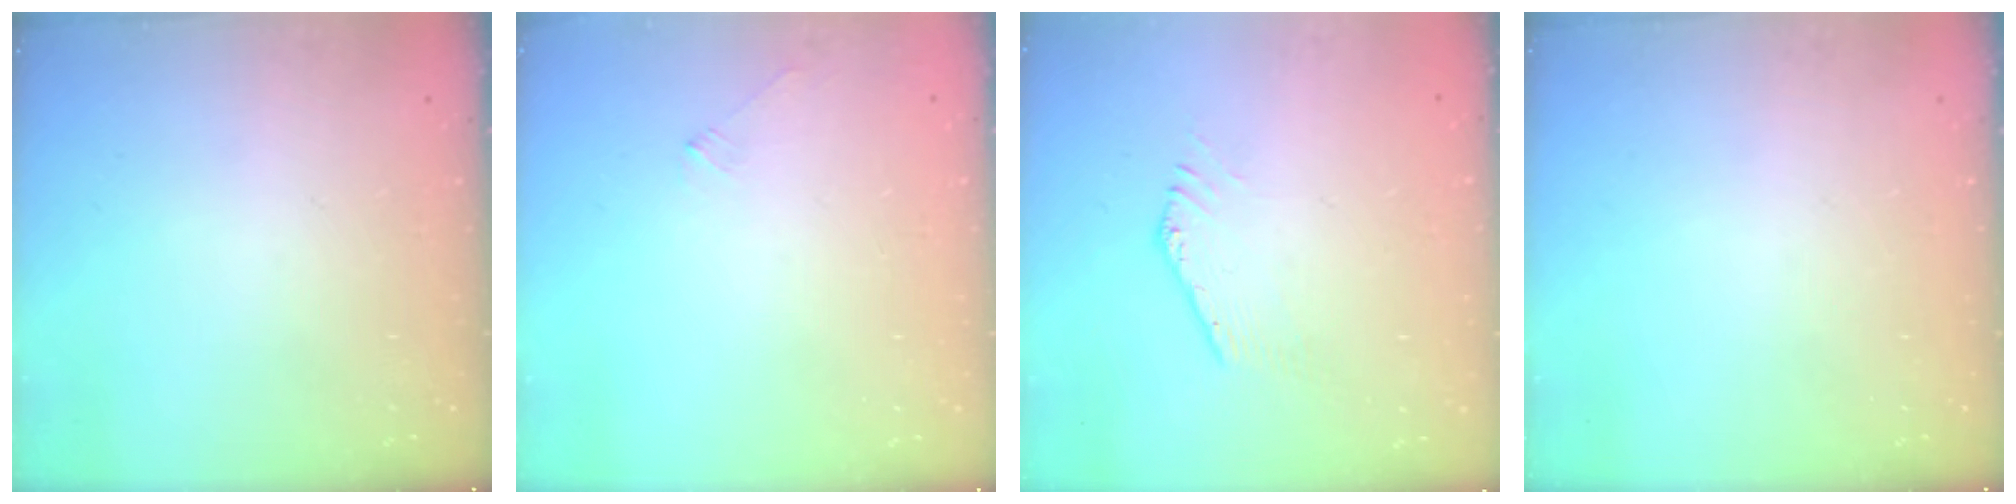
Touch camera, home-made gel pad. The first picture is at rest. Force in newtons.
{"total": 2.3, "press": 2.3, "slide": 0.5}
{"total": 1.5, "press": 1.5, "slide": 0.4}
{"total": 0.0}